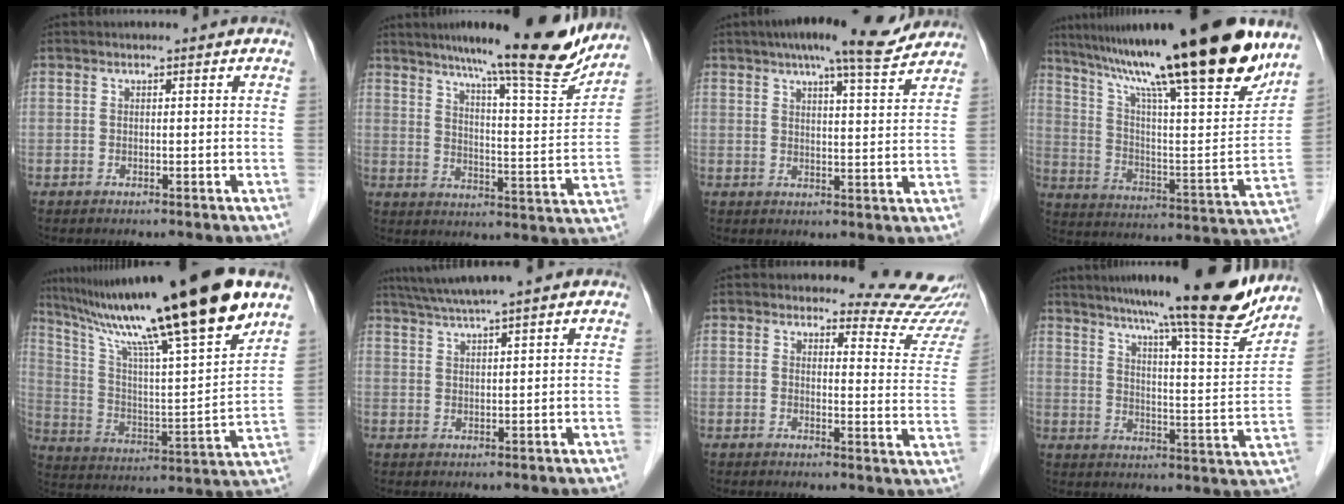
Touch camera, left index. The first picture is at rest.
{"total": 17.4, "force": [15.0, 0.9, 8.6], "torque": [-0.123, -0.029, 0.205]}
{"total": 12.2, "force": [10.4, 1.4, 6.2], "torque": [-0.091, 0.015, 0.133]}
{"total": 28.0, "force": [21.2, 2.6, 18.2], "torque": [-0.298, -0.020, 0.321]}
{"total": 25.2, "force": [18.7, 0.4, 16.8], "torque": [-0.288, -0.002, 0.309]}
{"total": 6.3, "force": [5.3, -1.0, 3.4], "torque": [-0.062, 0.025, 0.092]}
{"total": 11.7, "force": [11.4, 2.5, 1.2], "torque": [0.016, -0.085, 0.093]}
{"total": 18.6, "force": [15.7, 0.3, 9.9], "torque": [-0.139, -0.025, 0.217]}